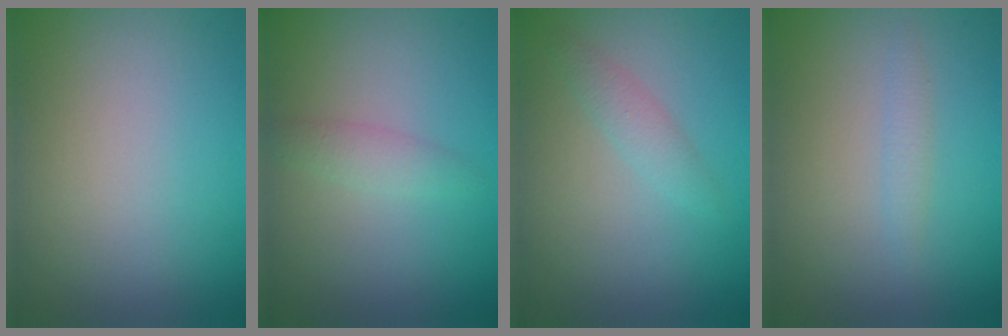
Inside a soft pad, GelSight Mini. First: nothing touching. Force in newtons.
{"total": 1.5, "press": 1.5, "slide": 0.0}
{"total": 1.5, "press": 1.5, "slide": 0.0}
{"total": 1.0, "press": 1.0, "slide": 0.0}